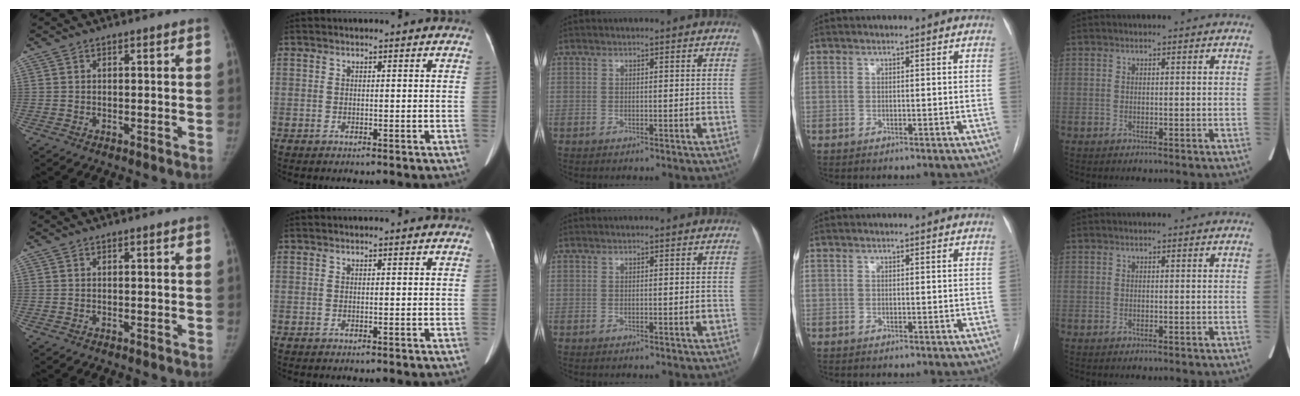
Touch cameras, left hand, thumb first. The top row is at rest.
{}